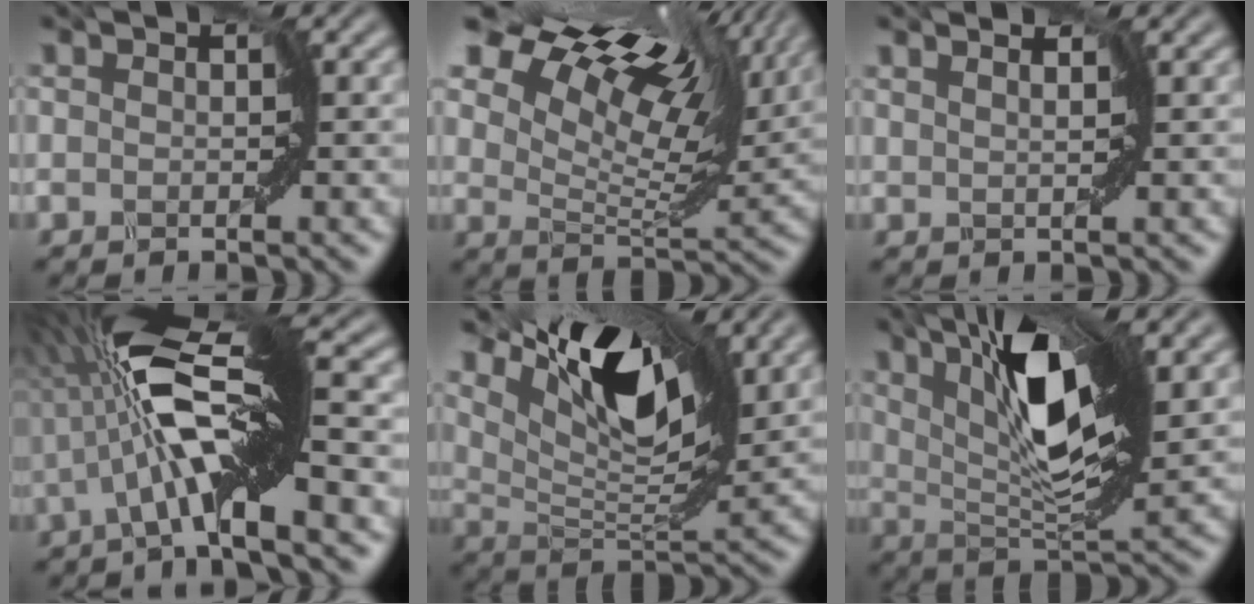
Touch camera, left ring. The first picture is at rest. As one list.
[{"total": 13.5, "force": [9.8, 4.7, 8.1], "torque": [-0.162, 0.035, 0.158]}, {"total": 1.0, "force": [0.9, 0.0, 0.4], "torque": [-0.001, 0.002, 0.018]}, {"total": 10.1, "force": [-0.6, 1.9, 9.9], "torque": [-0.193, 0.017, -0.014]}, {"total": 8.3, "force": [5.7, 2.2, 5.6], "torque": [-0.101, -0.003, 0.110]}, {"total": 8.4, "force": [3.9, 1.4, 7.3], "torque": [-0.132, -0.002, 0.075]}]